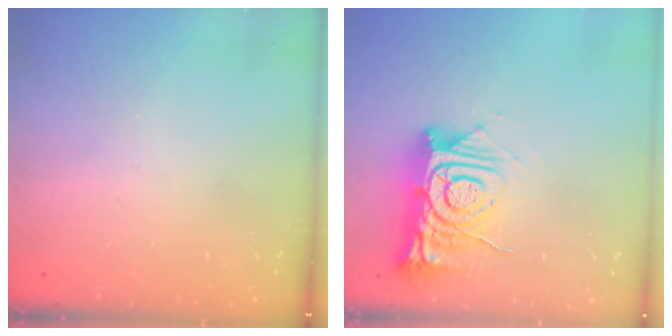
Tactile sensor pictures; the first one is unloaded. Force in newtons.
{"total": 13.6, "press": 13.5, "slide": 1.3}